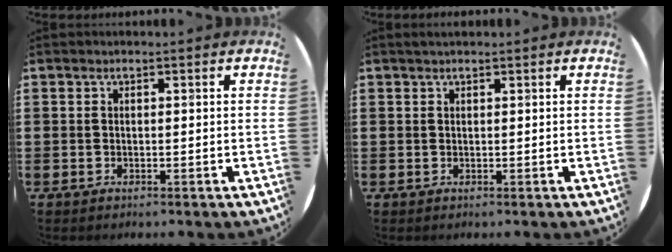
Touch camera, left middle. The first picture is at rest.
{"total": 0.6, "force": [0.5, 0.2, 0.1], "torque": [-0.002, 0.002, 0.011]}